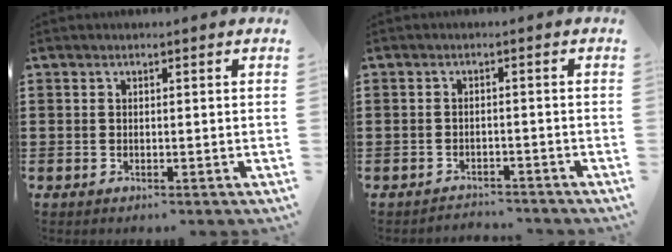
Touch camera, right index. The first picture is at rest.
{"total": 1.9, "force": [-1.8, 0.1, -0.2], "torque": [-0.004, 0.002, -0.042]}